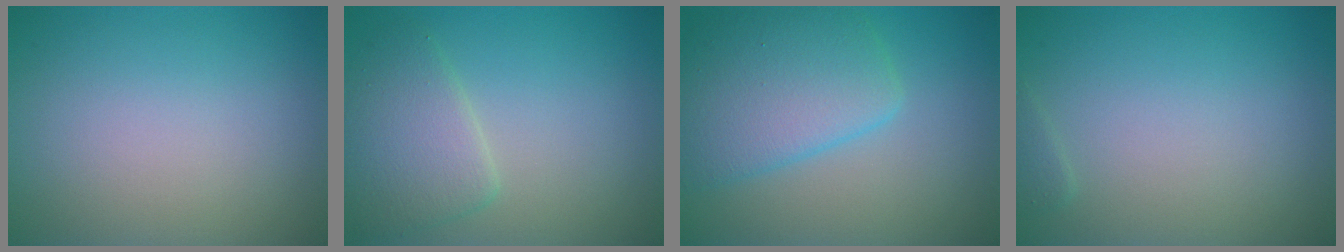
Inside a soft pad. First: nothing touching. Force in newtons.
{"total": 3.7, "press": 3.7, "slide": 0.2}
{"total": 5.8, "press": 5.8, "slide": 0.2}
{"total": 0.5, "press": 0.5, "slide": 0.0}